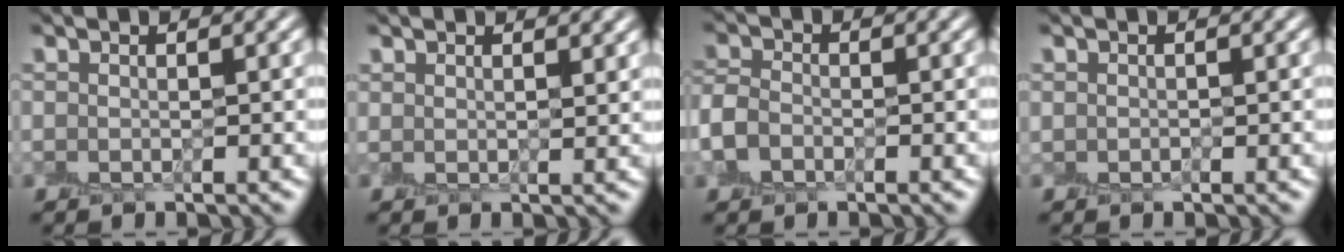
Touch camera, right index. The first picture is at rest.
{"total": 1.6, "force": [1.4, 0.6, 0.6], "torque": [0.002, -0.003, 0.015]}
{"total": 2.2, "force": [-0.9, 1.7, 1.1], "torque": [-0.023, 0.006, -0.023]}
{"total": 0.0}